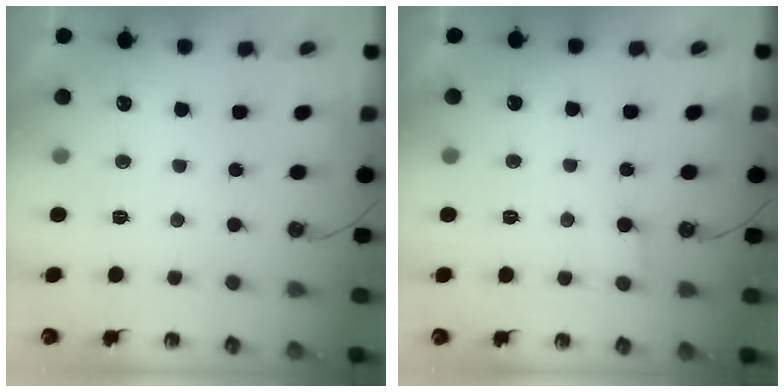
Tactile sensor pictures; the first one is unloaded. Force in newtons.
{"total": 4.6, "press": 4.5, "slide": 0.3}